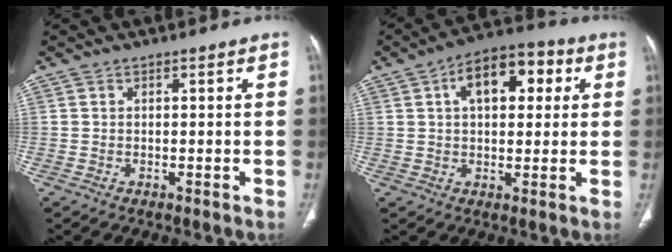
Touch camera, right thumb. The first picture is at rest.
{"total": 12.1, "force": [3.6, 6.8, 9.3], "torque": [-0.115, 0.021, 0.048]}